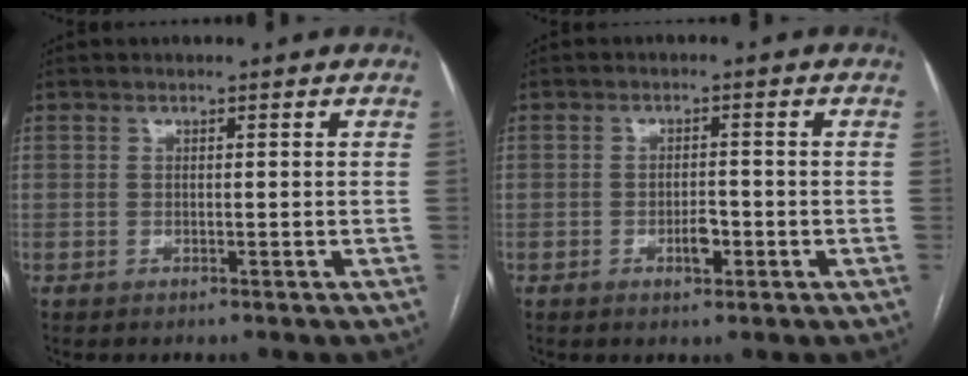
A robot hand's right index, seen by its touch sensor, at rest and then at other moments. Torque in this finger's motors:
{"motor_torque": [0.40, -0.16, 0.32, 0.05]}